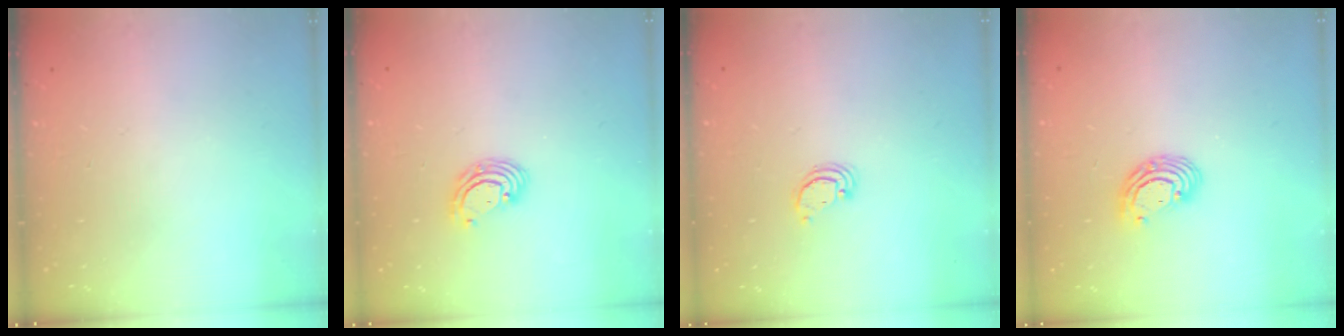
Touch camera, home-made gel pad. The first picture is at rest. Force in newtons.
{"total": 4.5, "press": 4.5, "slide": 0.3}
{"total": 2.4, "press": 2.4, "slide": 0.2}
{"total": 7.2, "press": 7.2, "slide": 1.0}